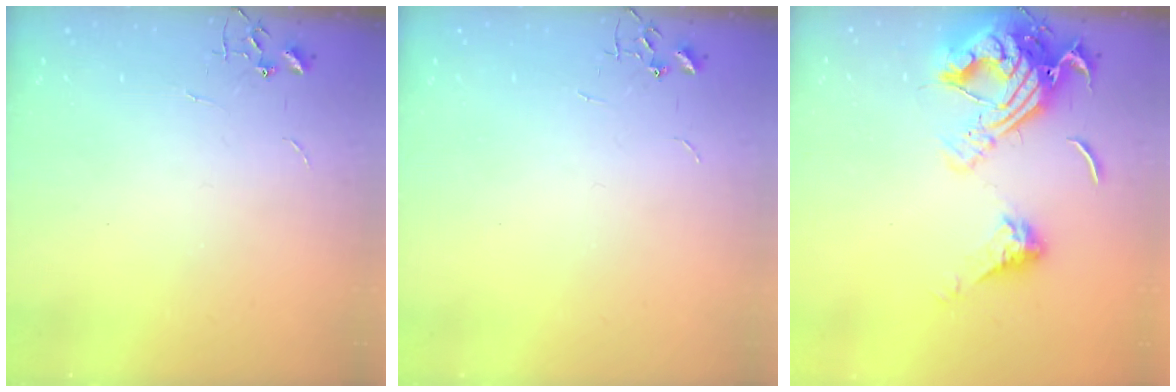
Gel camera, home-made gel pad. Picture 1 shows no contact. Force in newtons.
{"total": 0.0}
{"total": 17.4, "press": 17.3, "slide": 1.9}